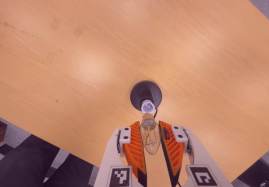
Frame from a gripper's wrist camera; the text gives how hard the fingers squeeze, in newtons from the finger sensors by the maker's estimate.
{"total": 11.5, "left": 11.8, "right": 11.2}